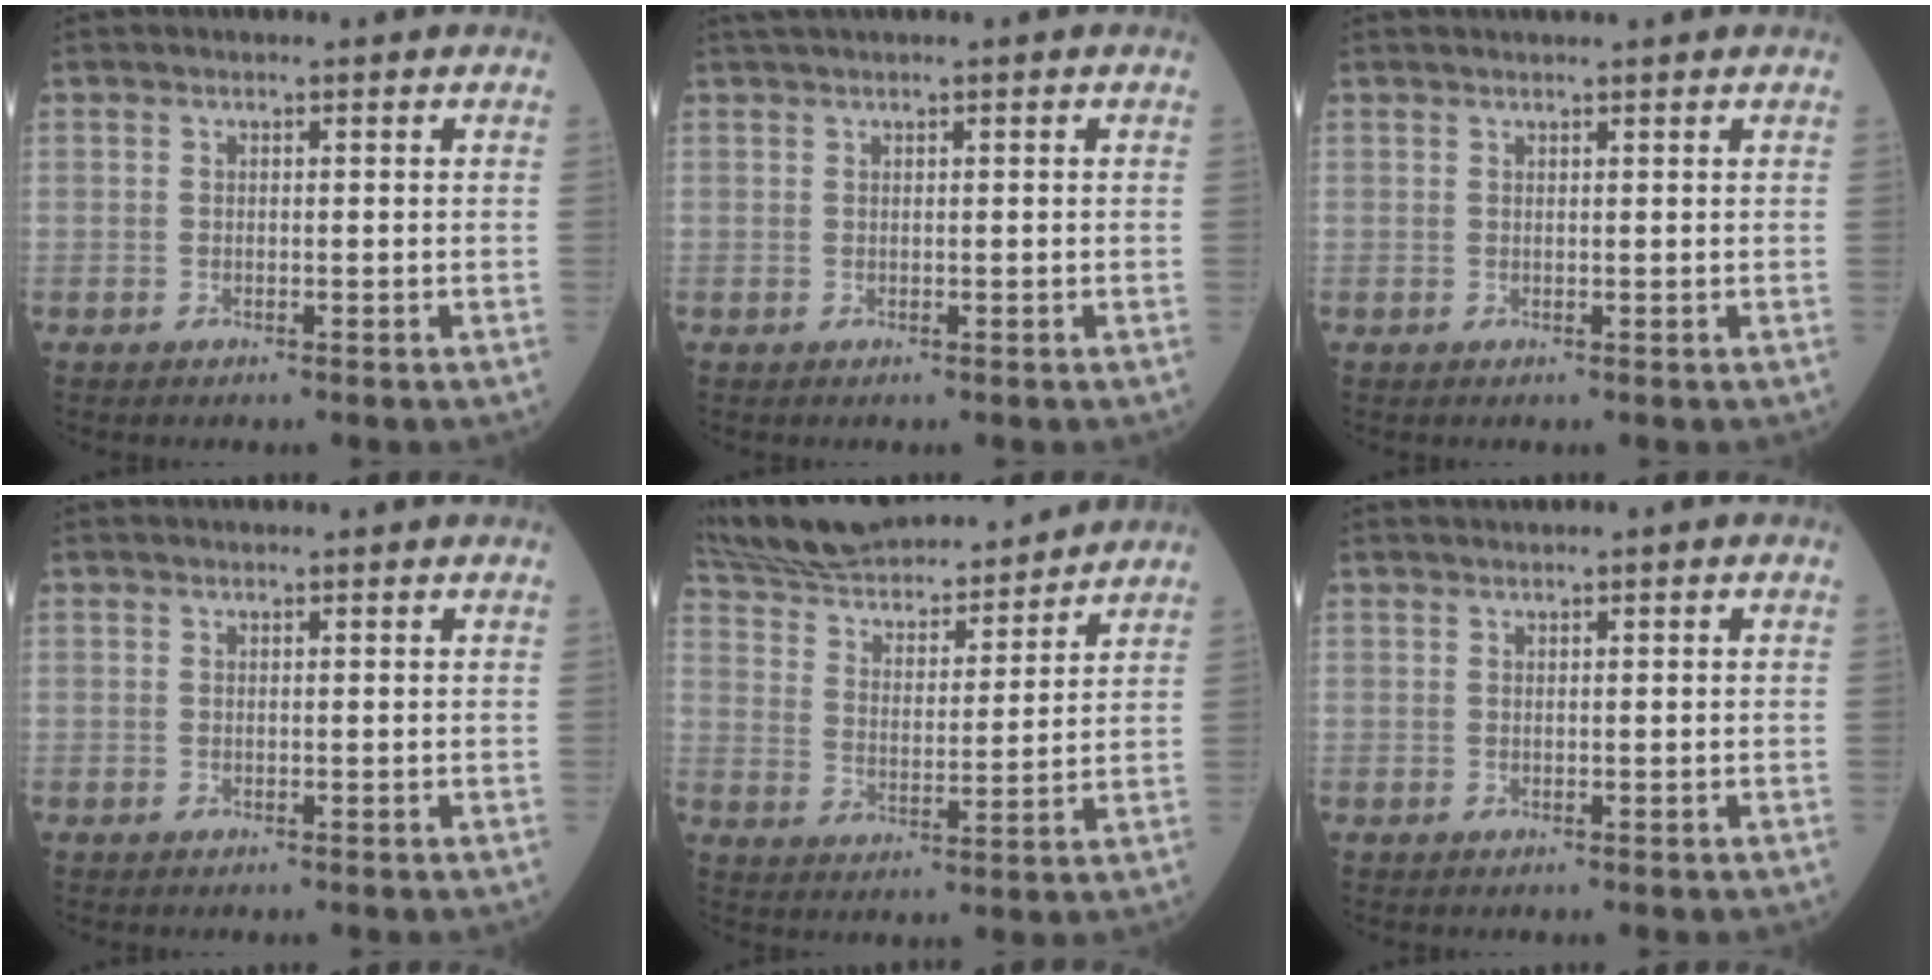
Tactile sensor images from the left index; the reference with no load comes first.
{"total": 1.4, "force": [1.0, -0.2, 0.9], "torque": [-0.021, 0.017, 0.024]}
{"total": 2.8, "force": [2.6, -0.3, 1.0], "torque": [-0.012, 0.018, 0.036]}
{"total": 1.1, "force": [1.0, -0.1, 0.3], "torque": [-0.004, 0.012, 0.018]}
{"total": 21.6, "force": [20.0, 3.8, 7.2], "torque": [-0.133, 0.016, 0.309]}
{"total": 0.6, "force": [0.4, -0.1, 0.4], "torque": [-0.009, 0.008, 0.013]}